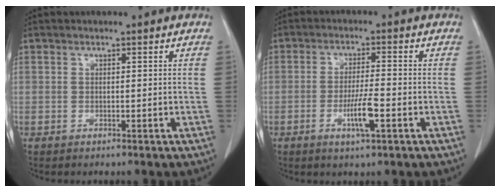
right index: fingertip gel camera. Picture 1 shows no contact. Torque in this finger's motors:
{"motor_torque": [1.12, -0.38, 0.58, 0.09]}